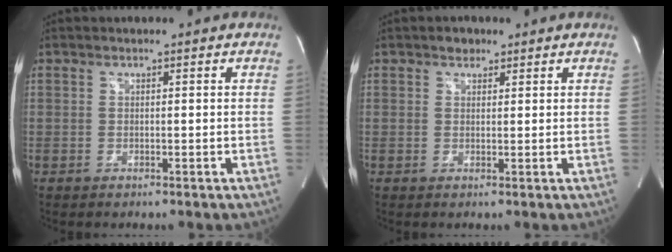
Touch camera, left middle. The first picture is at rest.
{"total": 1.7, "force": [1.2, 1.0, 0.5], "torque": [-0.011, 0.001, 0.017]}